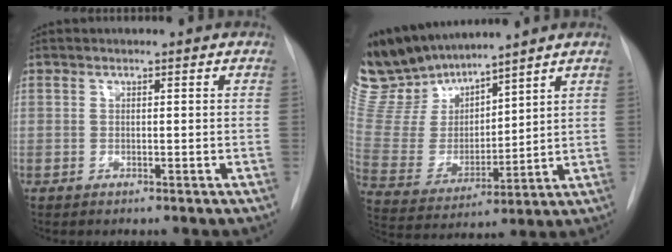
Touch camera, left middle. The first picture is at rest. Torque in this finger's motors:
{"motor_torque": [0.46, -0.25, 1.05, 0.03]}